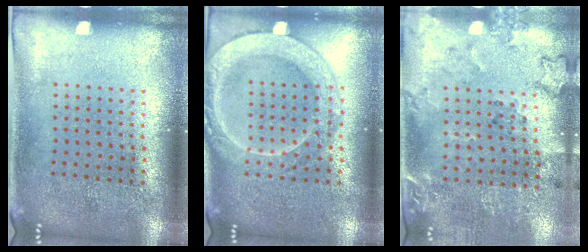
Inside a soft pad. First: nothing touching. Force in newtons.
{"total": 2.0, "press": 2.0, "slide": 0.3}
{"total": 2.0, "press": 1.5, "slide": 1.4}